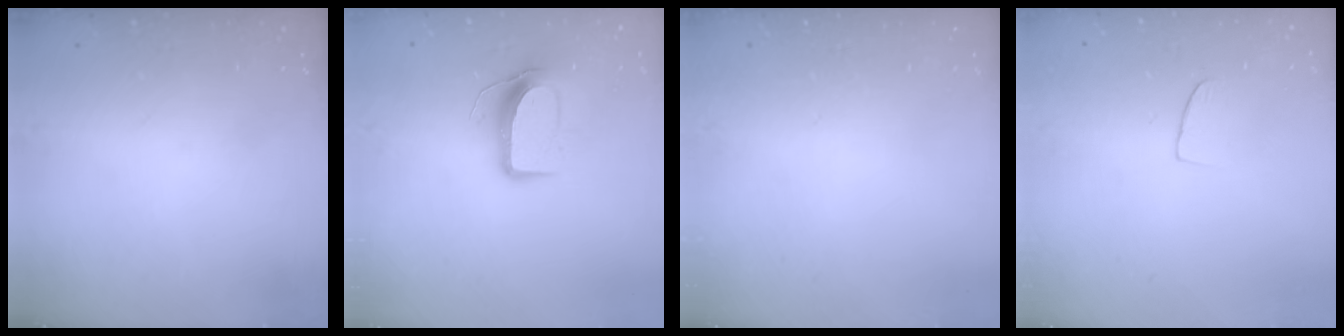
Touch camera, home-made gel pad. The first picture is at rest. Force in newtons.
{"total": 9.2, "press": 9.1, "slide": 0.5}
{"total": 0.0}
{"total": 5.8, "press": 5.8, "slide": 0.4}